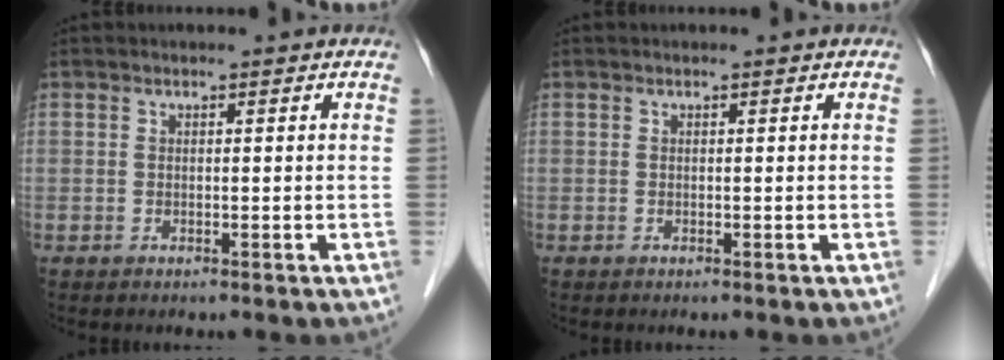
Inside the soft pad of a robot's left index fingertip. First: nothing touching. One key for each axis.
{"total": 0.0}